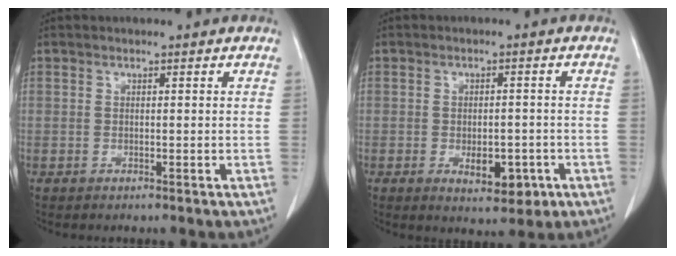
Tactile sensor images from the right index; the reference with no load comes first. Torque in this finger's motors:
{"motor_torque": [0.23, -0.13, 0.11, 0.04]}